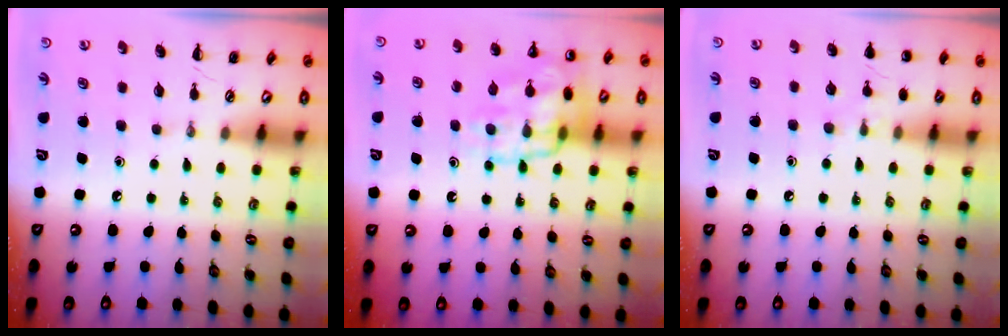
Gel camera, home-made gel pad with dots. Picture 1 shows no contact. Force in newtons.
{"total": 15.2, "press": 15.1, "slide": 1.6}
{"total": 6.6, "press": 6.4, "slide": 1.5}